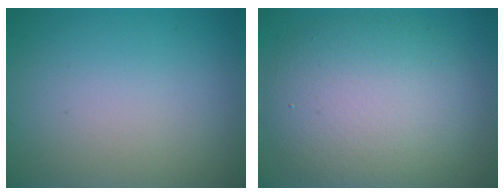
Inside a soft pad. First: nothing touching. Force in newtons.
{"total": 8.7, "press": 8.7, "slide": 0.7}